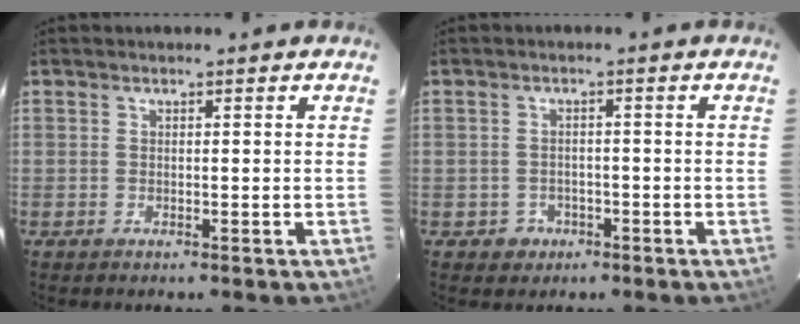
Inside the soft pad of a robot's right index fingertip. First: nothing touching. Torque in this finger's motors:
{"motor_torque": [-0.04, -0.01, -0.18, -0.08]}